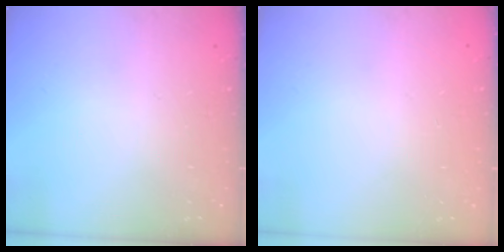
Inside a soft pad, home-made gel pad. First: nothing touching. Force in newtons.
{"total": 0.0}